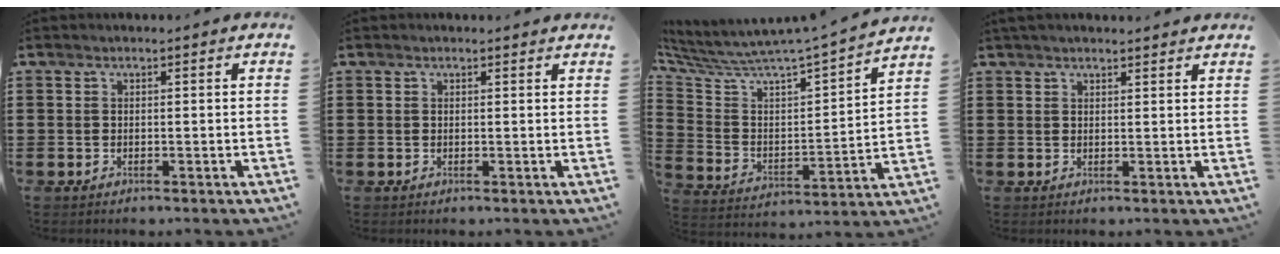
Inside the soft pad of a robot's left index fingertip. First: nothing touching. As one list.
[{"total": 0.5, "force": [0.5, 0.1, 0.1], "torque": [-0.004, 0.000, 0.010]}, {"total": 4.9, "force": [4.8, -0.2, 1.2], "torque": [-0.056, -0.062, 0.069]}, {"total": 1.7, "force": [1.7, 0.2, 0.4], "torque": [-0.012, 0.003, 0.032]}]